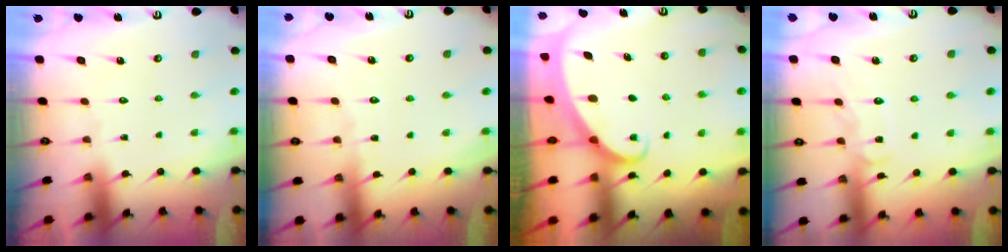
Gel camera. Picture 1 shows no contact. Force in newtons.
{"total": 2.1, "press": 2.1, "slide": 0.1}
{"total": 1.8, "press": 1.8, "slide": 0.1}
{"total": 9.2, "press": 9.2, "slide": 0.7}